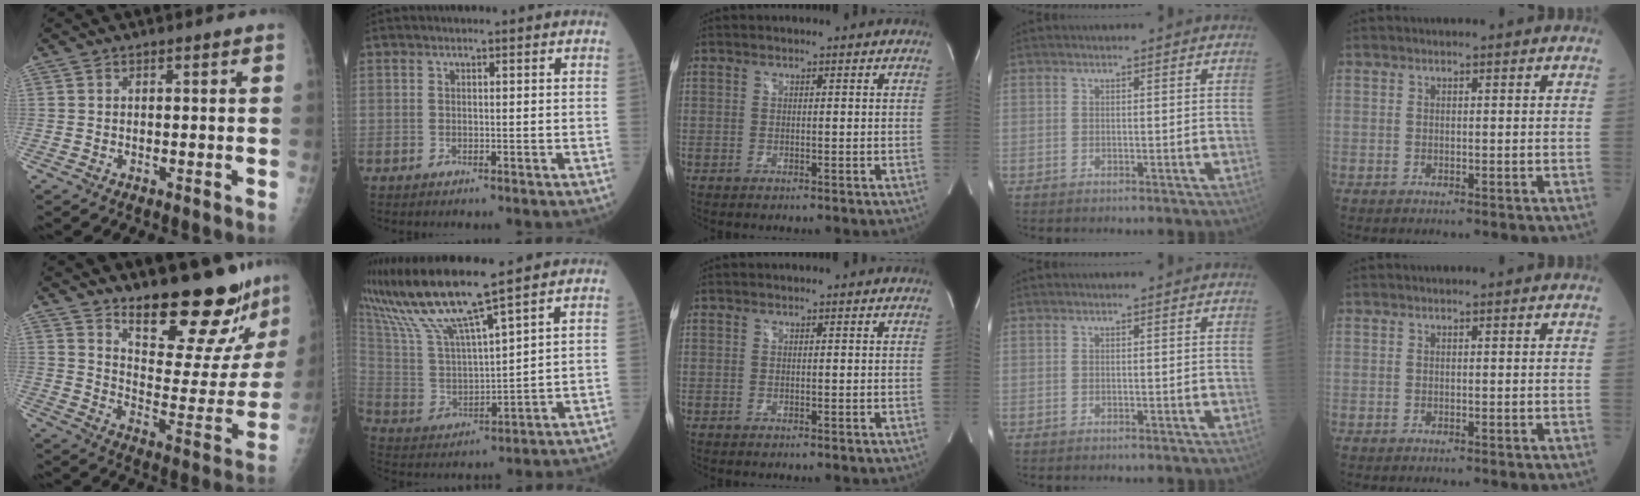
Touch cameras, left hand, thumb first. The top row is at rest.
{"thumb": {"total": 21.3, "force": [18.1, 5.2, 9.9], "torque": [-0.095, -0.155, 0.250]}, "index": {"total": 13.6, "force": [10.9, -0.7, 8.1], "torque": [-0.172, 0.003, 0.219]}}